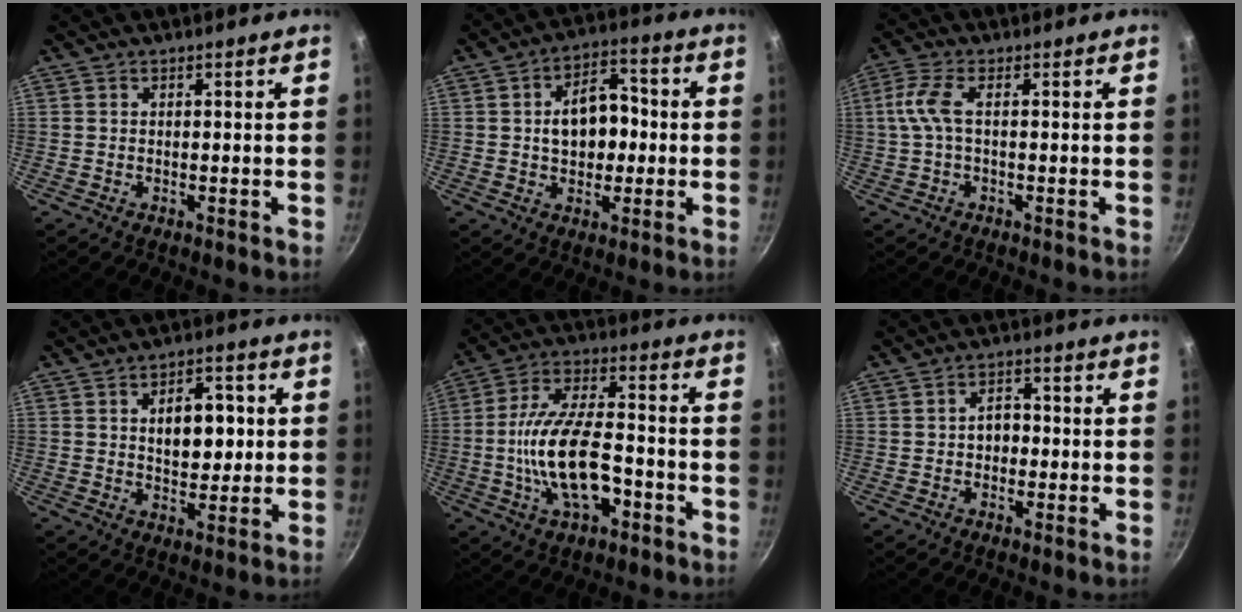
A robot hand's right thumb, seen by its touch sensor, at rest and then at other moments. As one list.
[{"total": 10.8, "force": [0.0, 7.5, 7.9], "torque": [-0.082, 0.021, -0.005]}, {"total": 5.2, "force": [-0.1, 1.9, 4.8], "torque": [-0.122, 0.013, -0.006]}, {"total": 9.3, "force": [1.4, 5.5, 7.3], "torque": [-0.071, -0.001, 0.021]}, {"total": 16.5, "force": [-4.6, 8.0, 13.6], "torque": [-0.237, 0.037, -0.084]}, {"total": 3.7, "force": [-0.4, 2.8, 2.4], "torque": [-0.015, 0.012, -0.009]}]